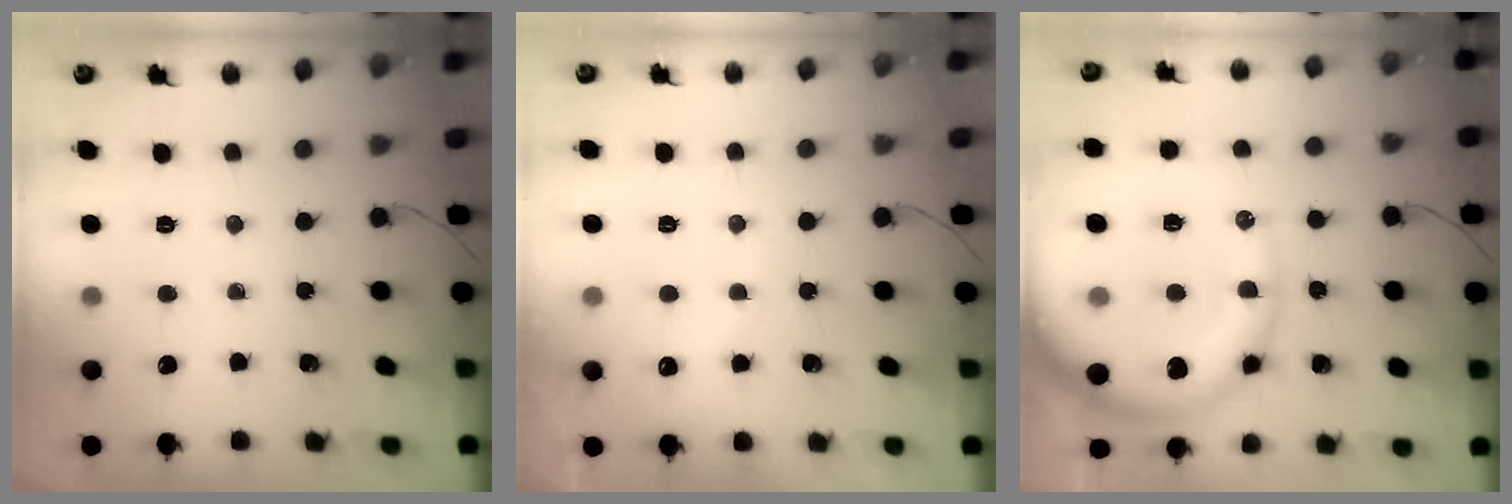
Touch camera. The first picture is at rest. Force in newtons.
{"total": 6.7, "press": 6.6, "slide": 1.4}
{"total": 20.1, "press": 20.0, "slide": 2.1}